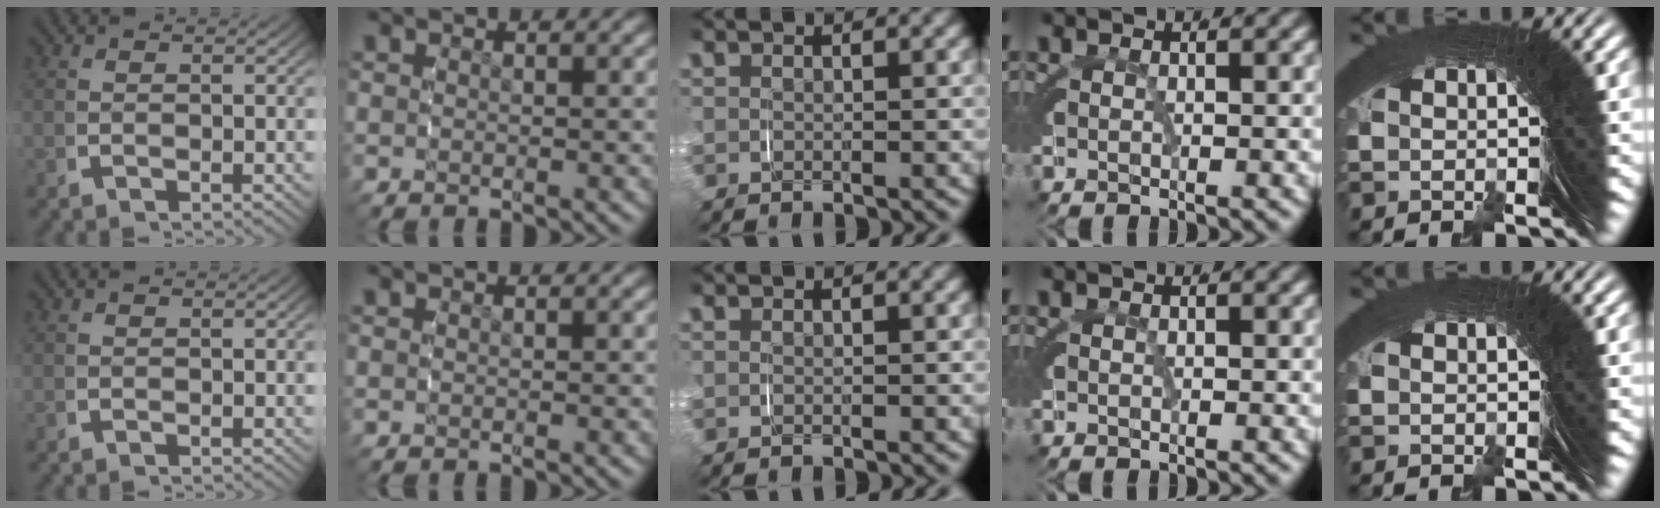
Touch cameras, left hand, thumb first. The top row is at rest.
{}